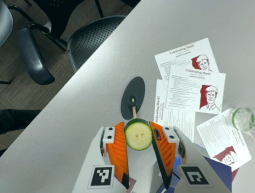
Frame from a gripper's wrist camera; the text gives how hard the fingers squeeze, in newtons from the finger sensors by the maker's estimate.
{"total": 9.2, "left": 8.9, "right": 9.6}